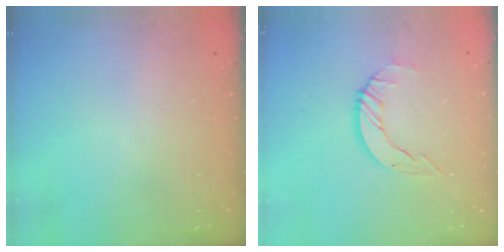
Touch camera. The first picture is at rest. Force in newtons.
{"total": 4.5, "press": 4.5, "slide": 0.4}